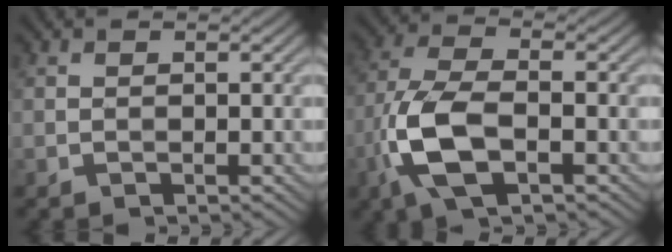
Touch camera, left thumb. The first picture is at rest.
{"total": 9.0, "force": [-3.3, 3.6, 7.5], "torque": [-0.174, 0.002, -0.075]}